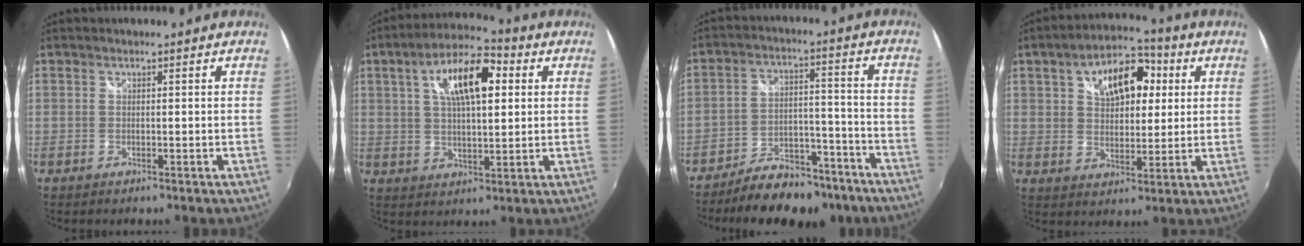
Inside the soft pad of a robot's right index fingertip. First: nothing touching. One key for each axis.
{"total": 13.4, "fx": 4.1, "fy": 5.3, "fz": 11.6, "tx": -0.199, "ty": 0.027, "tz": 0.065}
{"total": 15.5, "fx": -12.2, "fy": 6.8, "fz": 6.7, "tx": -0.125, "ty": 0.015, "tz": -0.164}
{"total": 13.5, "fx": 4.6, "fy": 7.9, "fz": 10.0, "tx": -0.162, "ty": 0.037, "tz": 0.074}